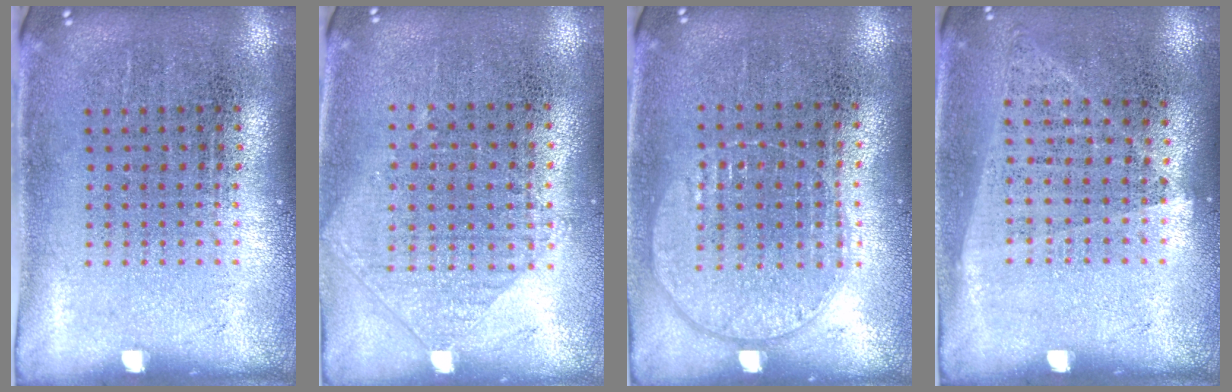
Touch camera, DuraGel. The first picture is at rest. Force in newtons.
{"total": 0.9, "press": 0.9, "slide": 0.3}
{"total": 1.0, "press": 0.9, "slide": 0.4}
{"total": 1.0, "press": 0.9, "slide": 0.5}